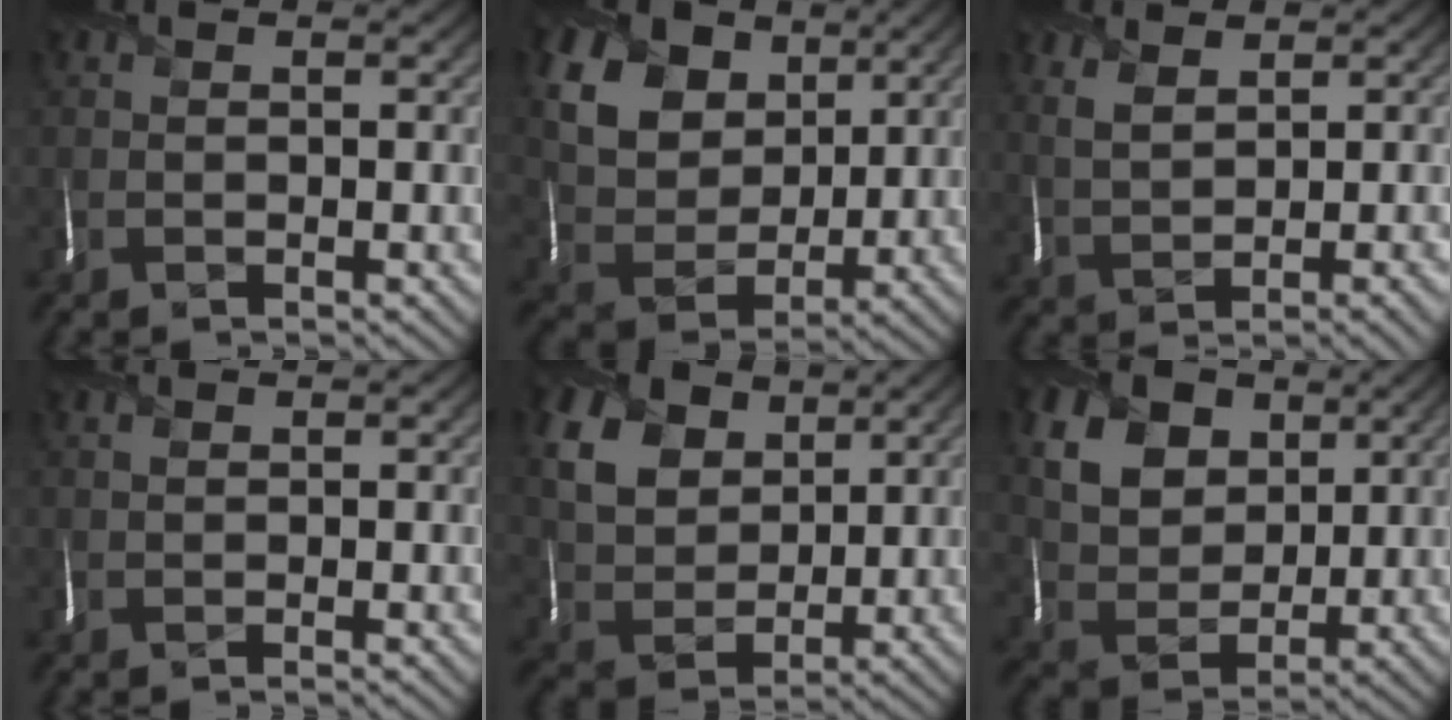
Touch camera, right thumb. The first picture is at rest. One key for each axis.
{"total": 15.3, "fx": 7.4, "fy": 10.8, "fz": 8.0, "tx": -0.231, "ty": 0.026, "tz": 0.157}
{"total": 3.9, "fx": 2.0, "fy": 1.4, "fz": 3.1, "tx": -0.070, "ty": 0.006, "tz": 0.047}
{"total": 0.6, "fx": 0.3, "fy": -0.1, "fz": 0.5, "tx": -0.010, "ty": 0.004, "tz": 0.003}
{"total": 12.0, "fx": 5.8, "fy": 8.3, "fz": 6.4, "tx": -0.198, "ty": 0.009, "tz": 0.120}
{"total": 13.2, "fx": 6.4, "fy": 9.3, "fz": 6.9, "tx": -0.187, "ty": 0.013, "tz": 0.124}